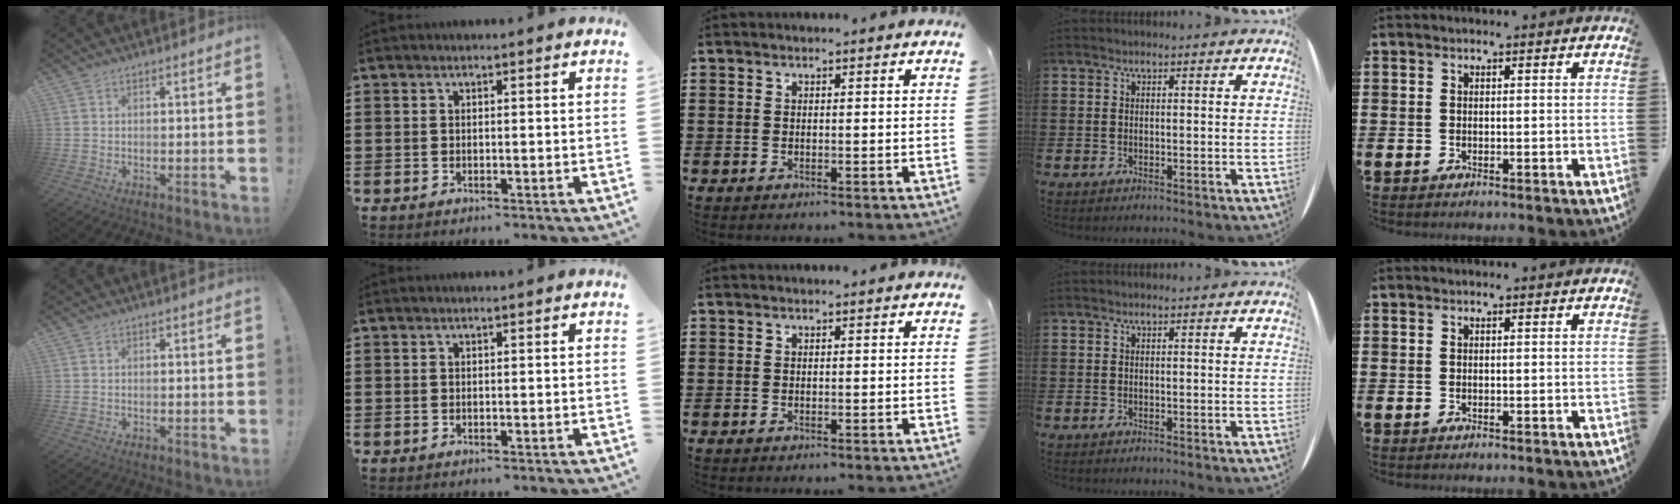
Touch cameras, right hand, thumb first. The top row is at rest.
{}